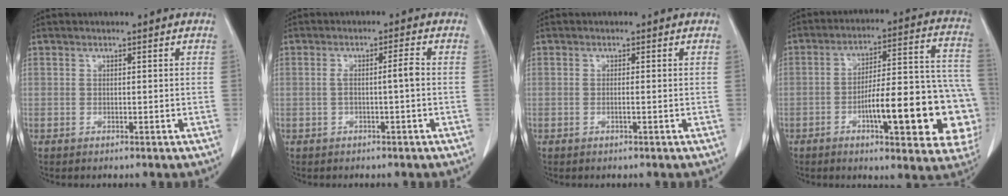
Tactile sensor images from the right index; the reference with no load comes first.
{"total": 2.9, "force": [-0.3, -0.1, 2.9], "torque": [-0.054, 0.009, -0.002]}
{"total": 0.6, "force": [-0.2, -0.1, 0.6], "torque": [-0.010, 0.001, -0.002]}
{"total": 22.2, "force": [-6.2, 4.9, 20.8], "torque": [-0.195, 0.034, -0.070]}